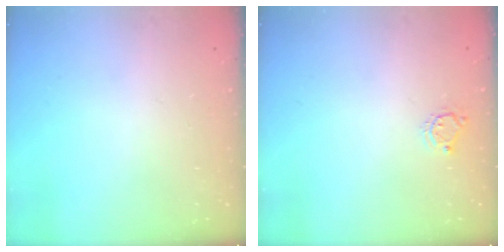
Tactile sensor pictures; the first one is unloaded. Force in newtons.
{"total": 4.1, "press": 4.1, "slide": 0.3}